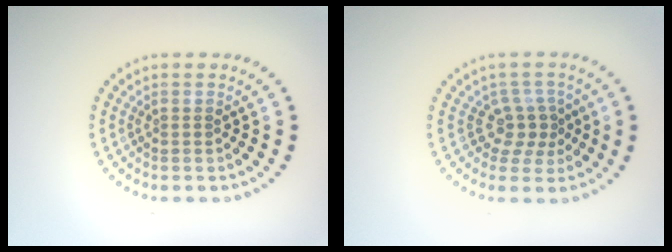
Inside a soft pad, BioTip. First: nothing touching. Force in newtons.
{"total": 2.5, "press": 1.8, "slide": 1.8}